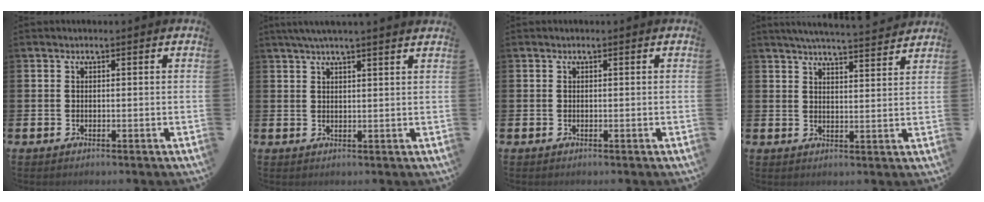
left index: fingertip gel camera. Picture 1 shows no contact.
{"total": 3.1, "force": [2.8, -0.3, 1.1], "torque": [-0.031, -0.003, 0.053]}
{"total": 0.0}
{"total": 5.1, "force": [5.0, -0.1, 1.0], "torque": [-0.028, -0.031, 0.087]}